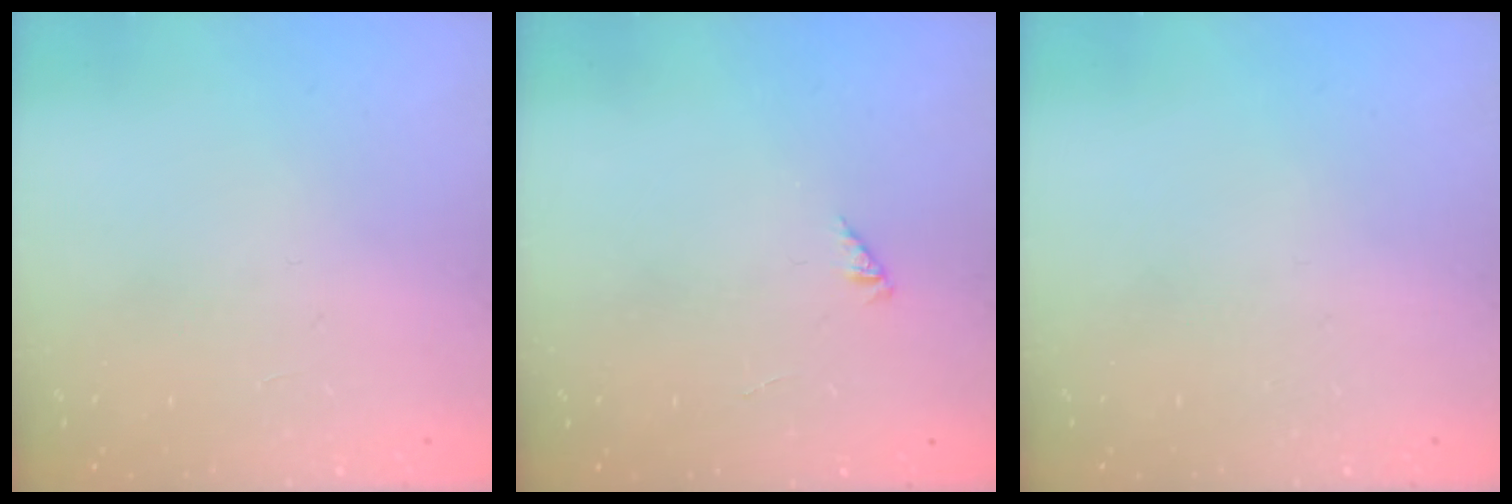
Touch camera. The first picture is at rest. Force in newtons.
{"total": 0.0}
{"total": 0.0}